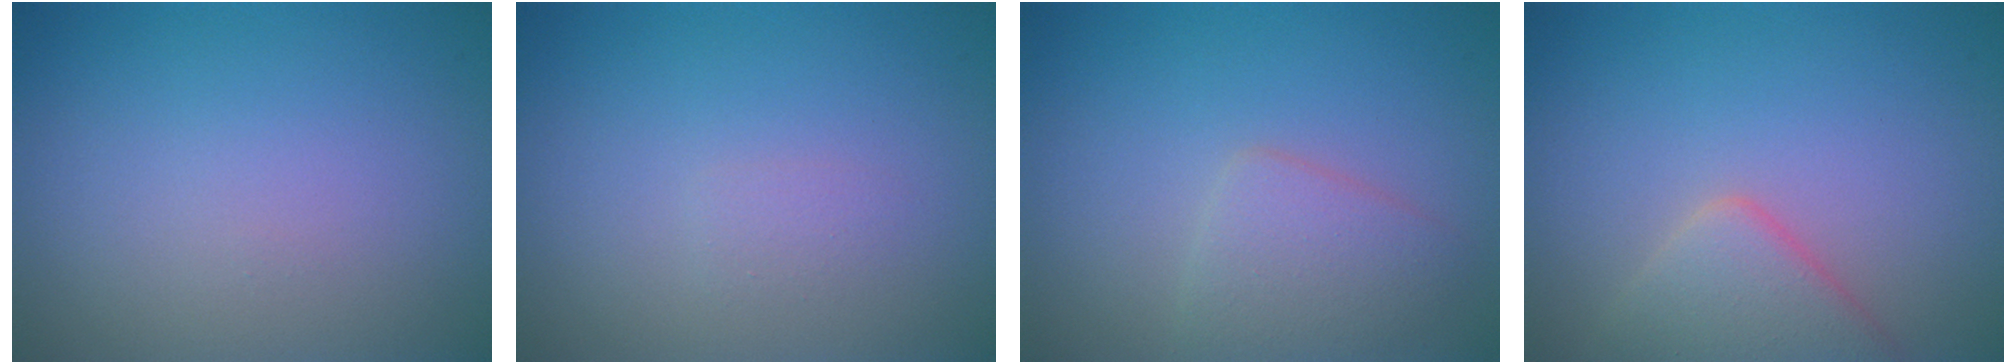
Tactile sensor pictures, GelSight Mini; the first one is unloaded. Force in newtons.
{"total": 0.7, "press": 0.7, "slide": 0.1}
{"total": 2.6, "press": 2.6, "slide": 0.2}
{"total": 4.0, "press": 4.0, "slide": 0.2}